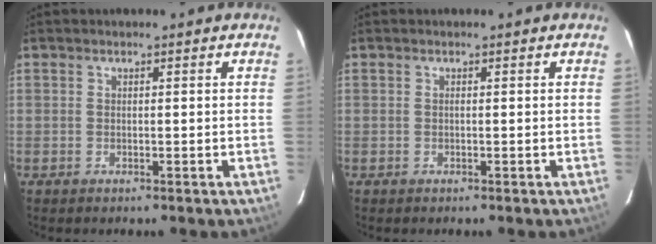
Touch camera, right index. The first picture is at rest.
{"total": 0.0}